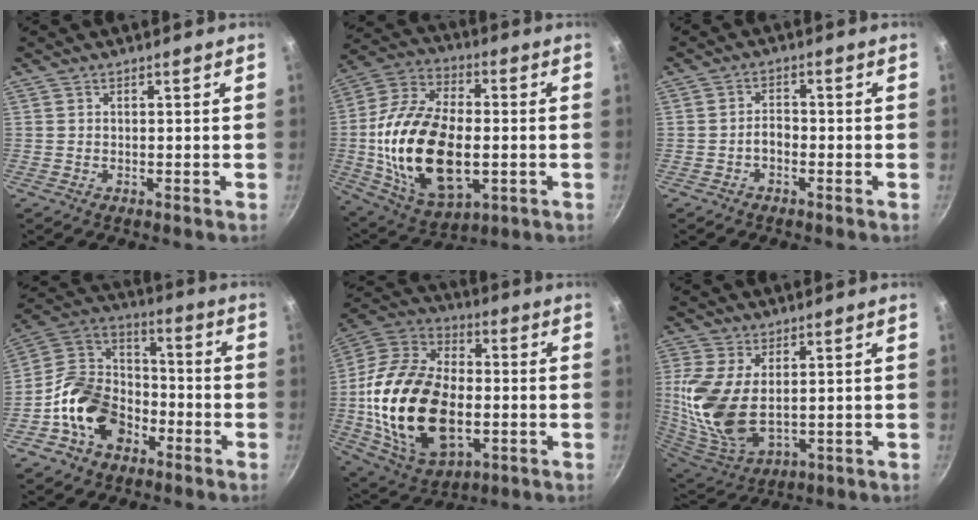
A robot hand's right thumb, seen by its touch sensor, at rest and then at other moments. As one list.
[{"total": 25.2, "force": [-2.3, 14.1, 20.8], "torque": [-0.394, 0.016, -0.039]}, {"total": 2.5, "force": [-1.2, 1.5, 1.6], "torque": [-0.017, 0.019, -0.024]}, {"total": 16.3, "force": [-6.9, 12.0, 8.6], "torque": [-0.122, 0.062, -0.144]}, {"total": 26.8, "force": [-3.3, 16.2, 21.0], "torque": [-0.393, 0.022, -0.055]}, {"total": 15.2, "force": [1.9, 8.5, 12.4], "torque": [-0.262, -0.021, 0.051]}]